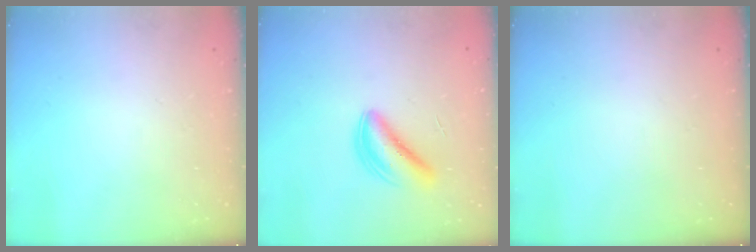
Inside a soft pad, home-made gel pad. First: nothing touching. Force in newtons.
{"total": 5.8, "press": 5.8, "slide": 0.2}
{"total": 0.0}